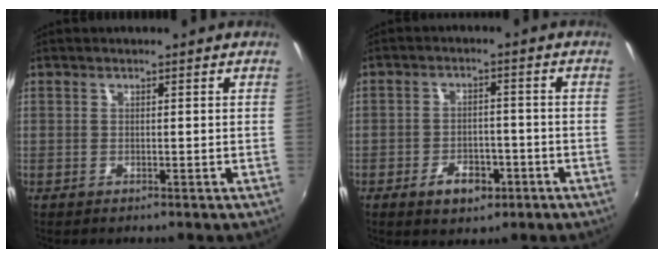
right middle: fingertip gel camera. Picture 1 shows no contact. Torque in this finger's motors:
{"motor_torque": [-0.58, -1.22, 0.01, 0.00]}